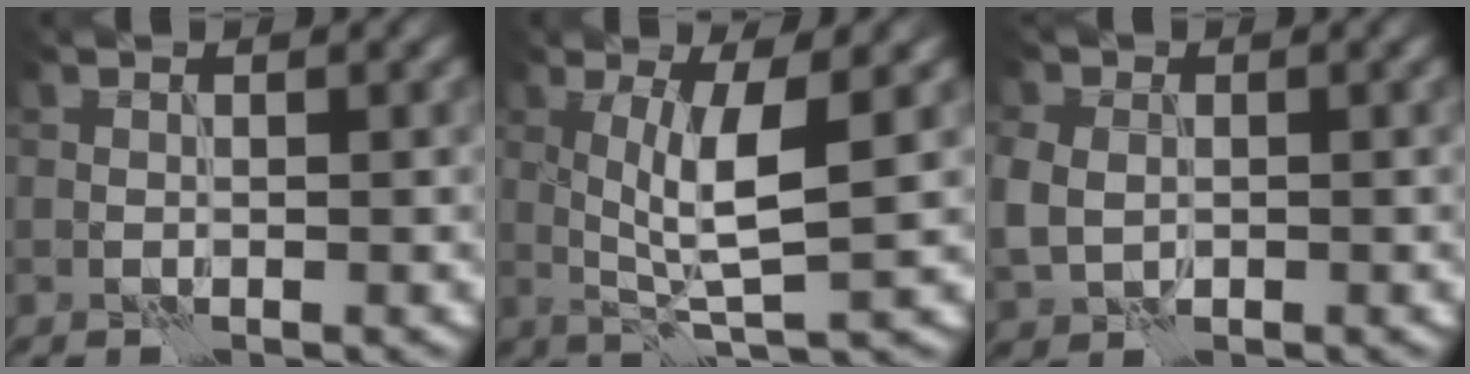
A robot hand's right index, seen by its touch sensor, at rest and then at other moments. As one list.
[{"total": 5.5, "force": [0.7, 0.9, 5.4], "torque": [-0.106, -0.005, 0.017]}, {"total": 3.4, "force": [-0.1, 2.7, 2.0], "torque": [-0.054, -0.003, 0.004]}]